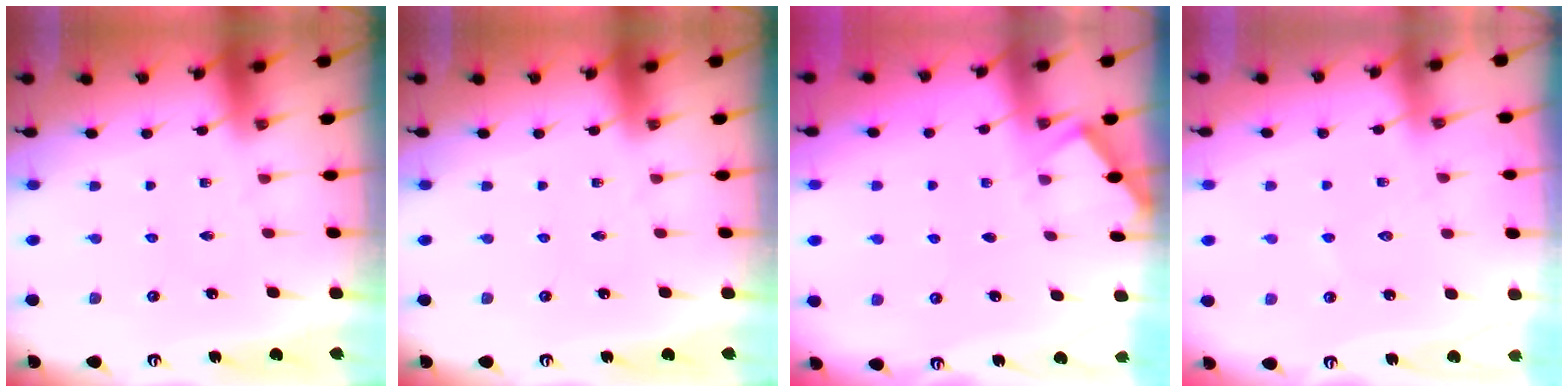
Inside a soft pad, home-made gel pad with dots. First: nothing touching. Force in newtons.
{"total": 0.0}
{"total": 2.7, "press": 2.7, "slide": 0.2}
{"total": 4.9, "press": 4.9, "slide": 0.7}